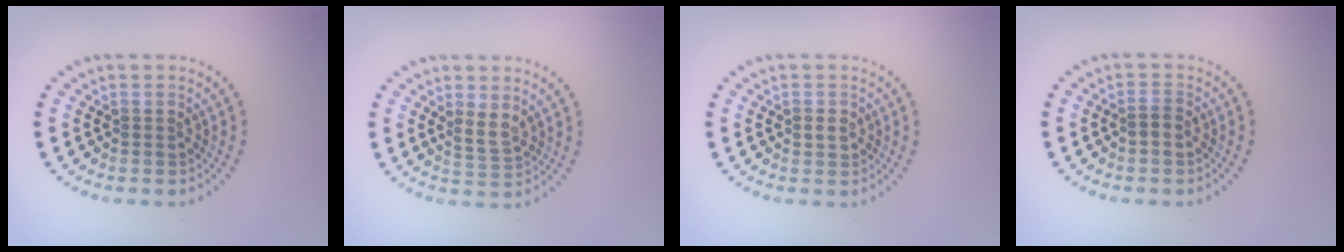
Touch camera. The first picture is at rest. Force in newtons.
{"total": 1.7, "press": 1.4, "slide": 1.0}
{"total": 1.1, "press": 1.0, "slide": 0.3}
{"total": 1.0, "press": 0.9, "slide": 0.4}